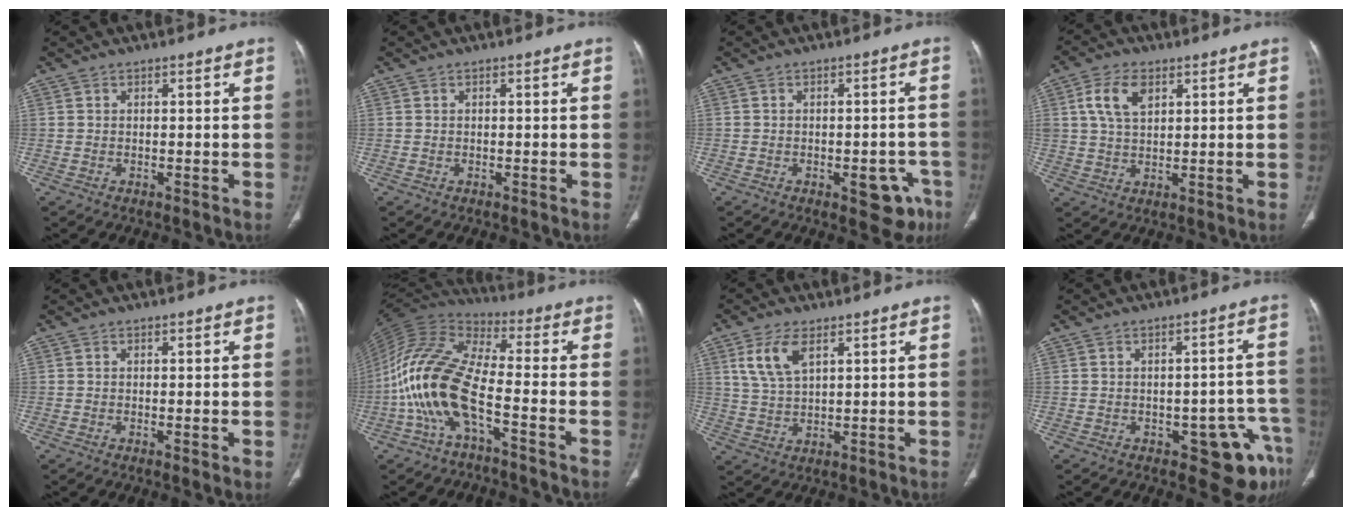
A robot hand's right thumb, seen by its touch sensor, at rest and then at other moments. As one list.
[{"total": 0.0}, {"total": 7.5, "force": [-3.6, 3.9, 5.2], "torque": [-0.027, 0.021, -0.039]}, {"total": 7.3, "force": [2.8, 4.4, 5.1], "torque": [-0.094, -0.005, 0.054]}, {"total": 1.2, "force": [-0.1, 0.3, 1.2], "torque": [-0.026, -0.008, -0.001]}, {"total": 16.3, "force": [-5.4, 5.8, 14.3], "torque": [-0.305, 0.058, -0.114]}, {"total": 7.2, "force": [3.4, 3.4, 5.4], "torque": [-0.110, -0.010, 0.072]}, {"total": 9.0, "force": [-4.5, 4.2, 6.5], "torque": [-0.035, 0.028, -0.051]}]